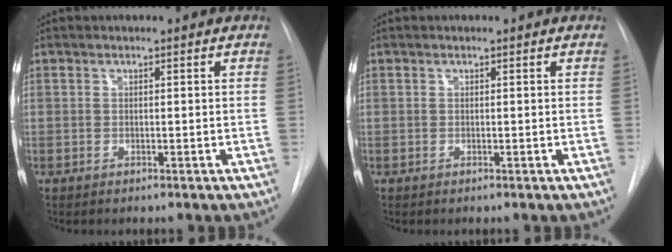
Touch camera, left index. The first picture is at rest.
{"total": 0.0}